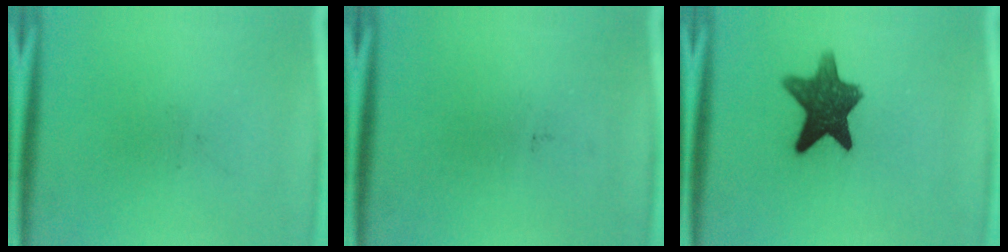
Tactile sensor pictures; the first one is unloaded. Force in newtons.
{"total": 0.0}
{"total": 10.8}